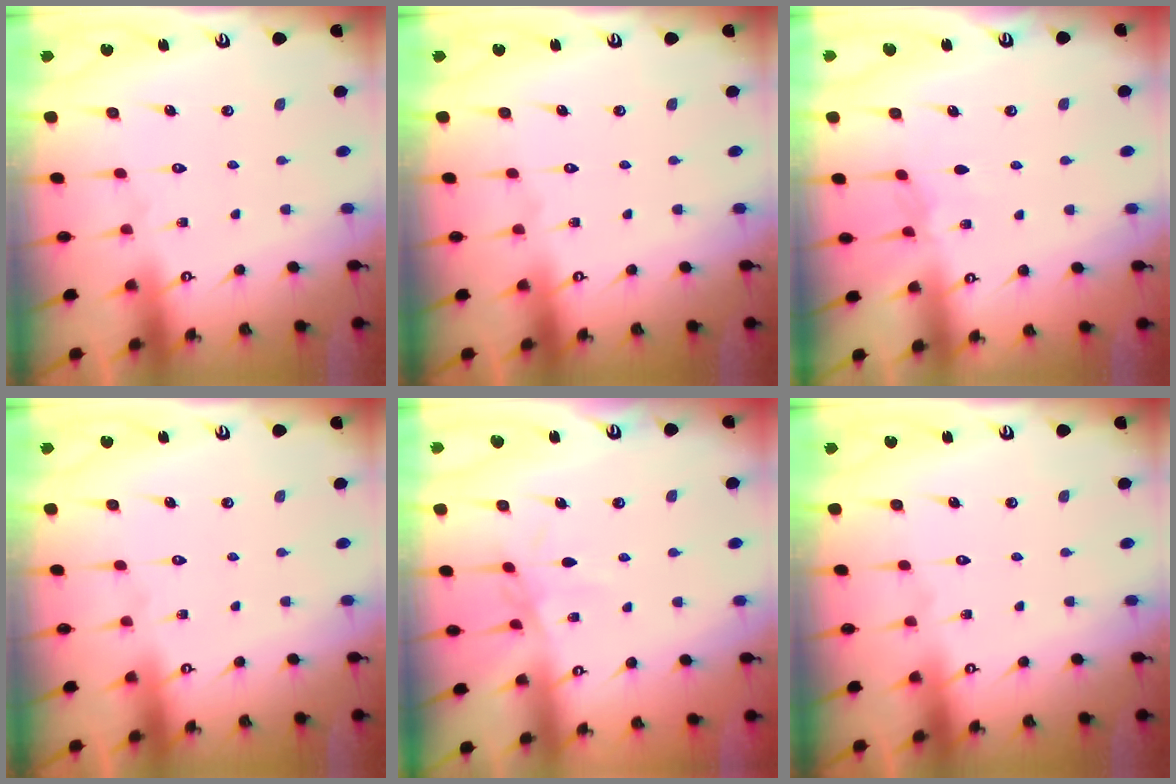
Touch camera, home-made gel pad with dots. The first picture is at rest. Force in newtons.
{"total": 0.0}
{"total": 2.5, "press": 2.5, "slide": 0.5}
{"total": 0.0}
{"total": 2.9, "press": 2.8, "slide": 0.5}
{"total": 0.0}